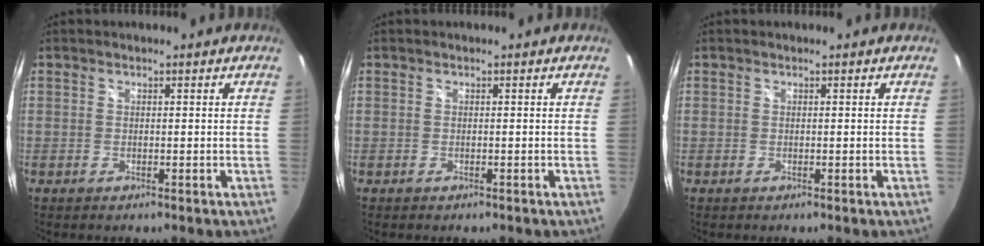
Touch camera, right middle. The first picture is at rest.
{"total": 0.0}
{"total": 0.0}